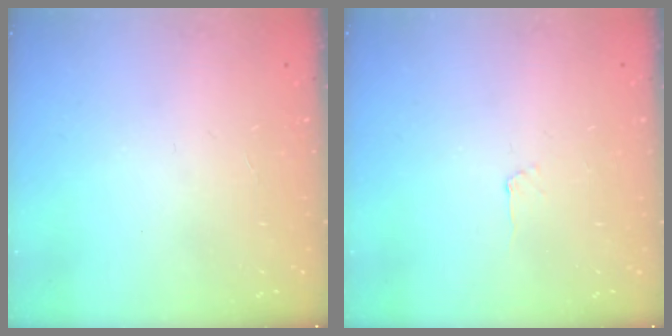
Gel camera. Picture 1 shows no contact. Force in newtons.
{"total": 2.5, "press": 2.5, "slide": 0.3}